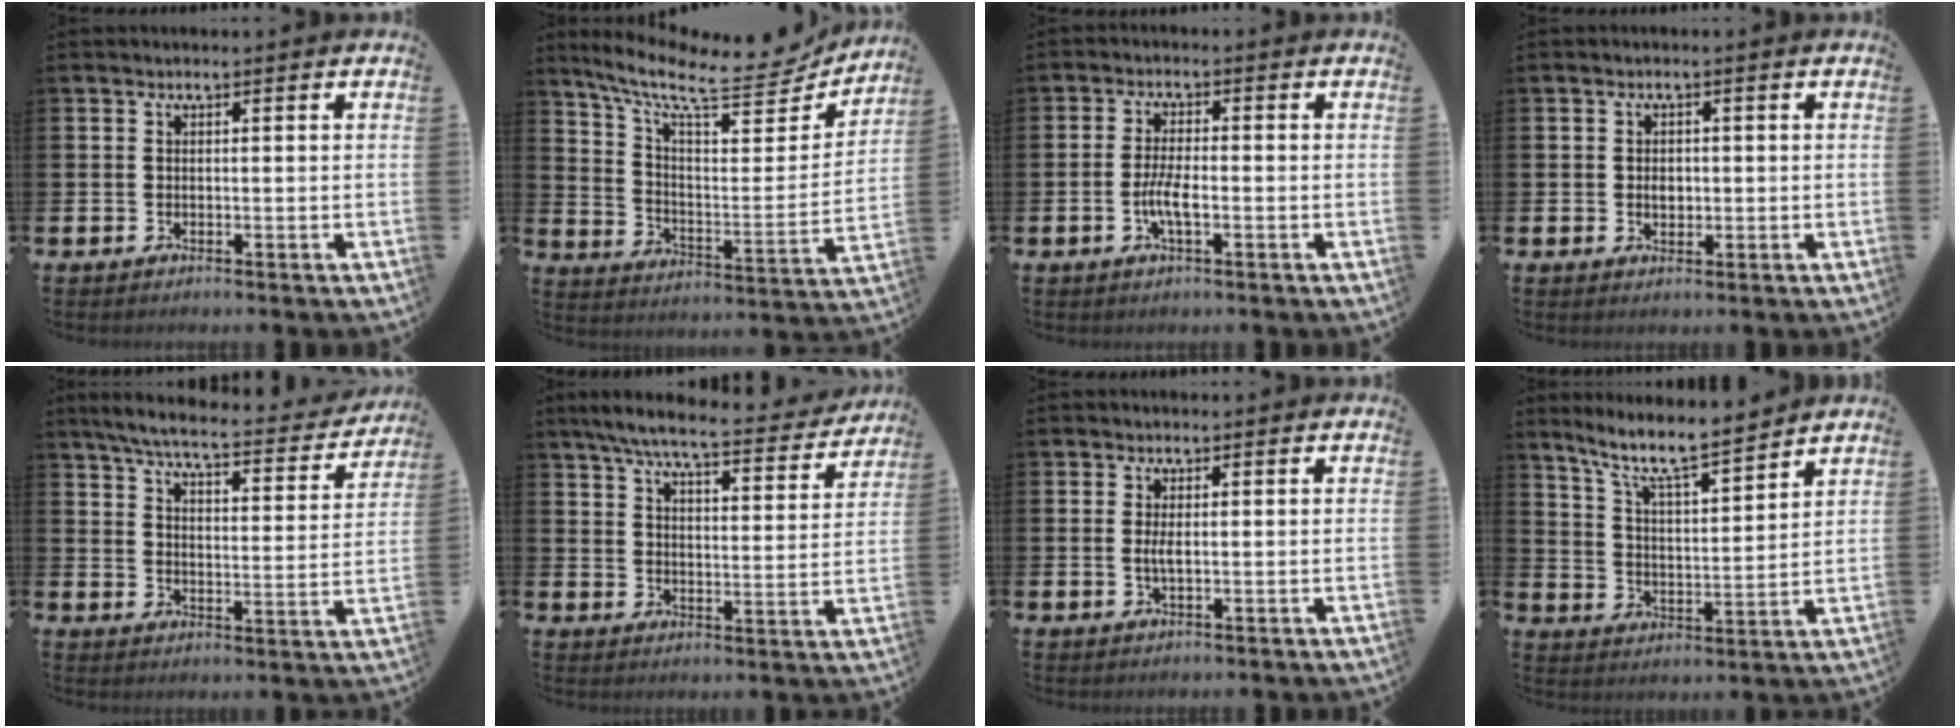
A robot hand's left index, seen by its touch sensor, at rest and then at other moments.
{"total": 11.0, "force": [9.0, 3.1, 5.3], "torque": [-0.122, -0.064, 0.148]}
{"total": 3.6, "force": [-1.0, 1.1, 3.2], "torque": [-0.061, 0.000, -0.021]}
{"total": 1.9, "force": [0.0, 1.4, 1.2], "torque": [-0.007, 0.002, -0.006]}
{"total": 6.2, "force": [5.5, 0.8, 2.6], "torque": [-0.070, -0.038, 0.088]}
{"total": 7.6, "force": [6.7, 0.9, 3.4], "torque": [-0.084, -0.039, 0.114]}
{"total": 1.7, "force": [0.0, 0.5, 1.6], "torque": [-0.030, 0.000, -0.001]}
{"total": 8.4, "force": [7.5, 0.8, 3.6], "torque": [-0.101, -0.045, 0.132]}